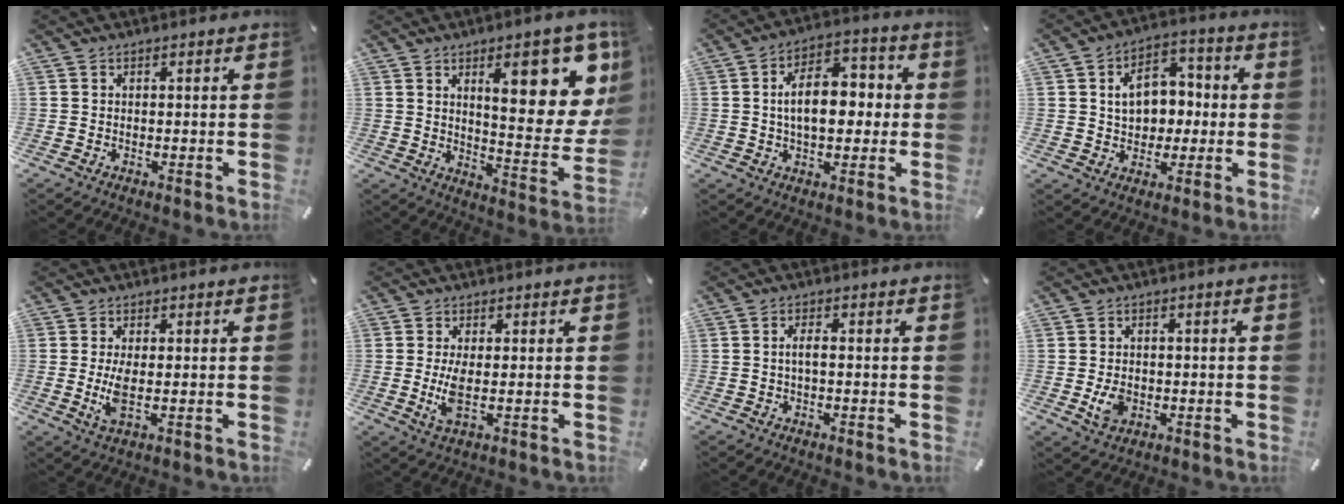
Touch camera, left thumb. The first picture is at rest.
{"total": 20.3, "force": [9.1, 7.6, 16.5], "torque": [-0.209, -0.060, 0.138]}
{"total": 11.6, "force": [0.3, 7.2, 9.0], "torque": [-0.134, 0.006, 0.000]}
{"total": 10.0, "force": [0.5, 8.2, 5.7], "torque": [-0.071, 0.007, 0.008]}
{"total": 5.0, "force": [-0.1, 1.6, 4.7], "torque": [-0.097, -0.012, -0.006]}
{"total": 5.2, "force": [0.0, 1.6, 5.0], "torque": [-0.101, -0.013, -0.004]}
{"total": 2.1, "force": [-0.3, 0.5, 2.0], "torque": [-0.039, 0.003, -0.007]}
{"total": 4.4, "force": [-0.9, 3.3, 2.8], "torque": [-0.054, -0.002, -0.017]}